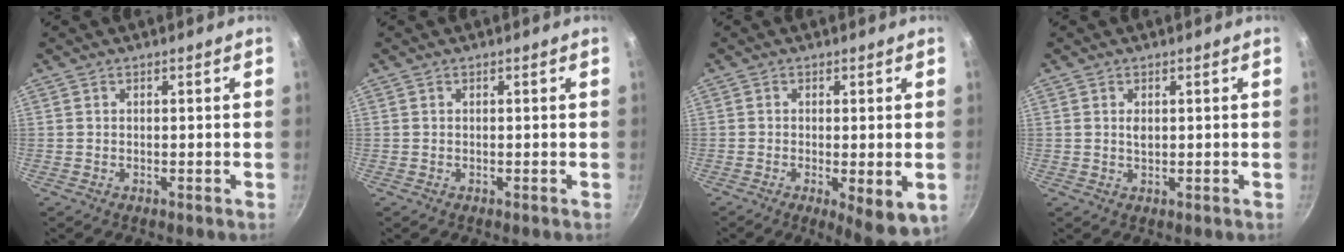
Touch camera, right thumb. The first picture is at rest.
{"total": 0.0}
{"total": 8.1, "force": [-2.5, 2.2, 7.4], "torque": [-0.105, -0.020, -0.035]}
{"total": 1.5, "force": [0.4, 0.9, 1.2], "torque": [-0.017, -0.003, 0.009]}